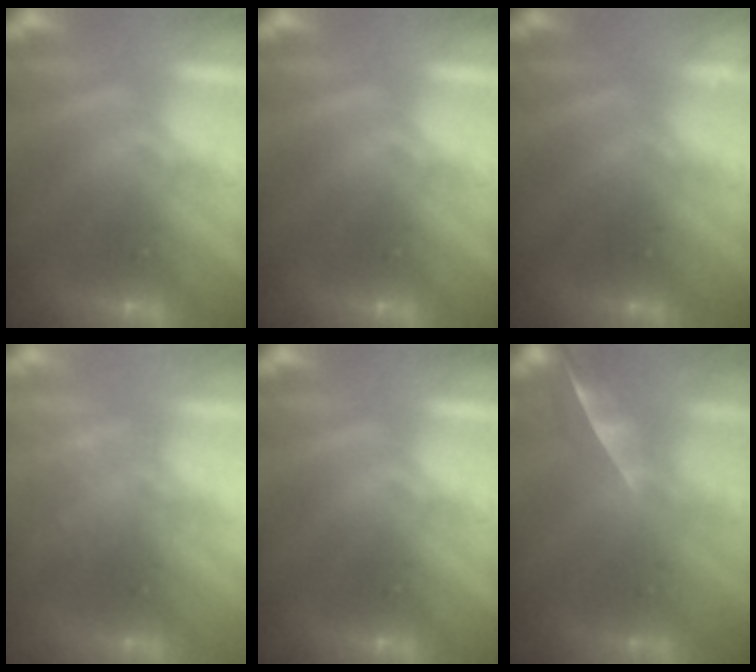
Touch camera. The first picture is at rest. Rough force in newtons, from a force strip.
{"total": 0.0}
{"total": 2.2}
{"total": 2.3}
{"total": 0.0}
{"total": 3.9}